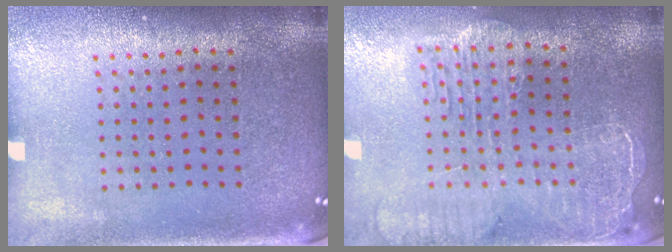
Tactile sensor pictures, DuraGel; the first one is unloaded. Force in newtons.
{"total": 2.5, "press": 2.2, "slide": 1.2}